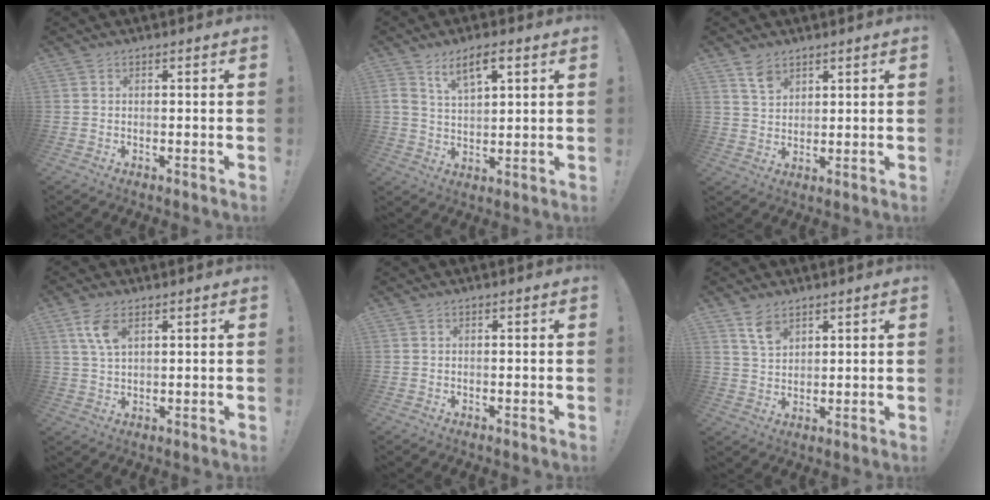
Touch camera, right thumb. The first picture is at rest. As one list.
[{"total": 8.1, "force": [4.8, 3.3, 5.7], "torque": [-0.100, -0.011, 0.085]}, {"total": 5.5, "force": [3.7, 3.3, 2.4], "torque": [-0.037, -0.016, 0.070]}, {"total": 6.7, "force": [3.2, 3.0, 5.1], "torque": [-0.104, -0.008, 0.058]}, {"total": 0.0}, {"total": 6.1, "force": [4.1, 3.4, 3.1], "torque": [-0.050, -0.021, 0.075]}]